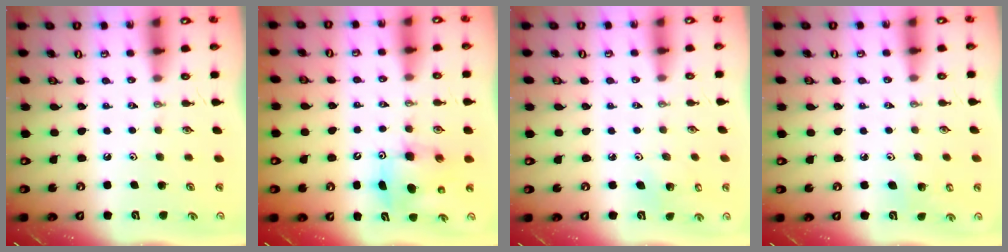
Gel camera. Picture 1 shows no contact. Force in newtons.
{"total": 8.1, "press": 7.8, "slide": 2.1}
{"total": 3.1, "press": 3.1, "slide": 0.2}
{"total": 5.1, "press": 4.7, "slide": 1.9}